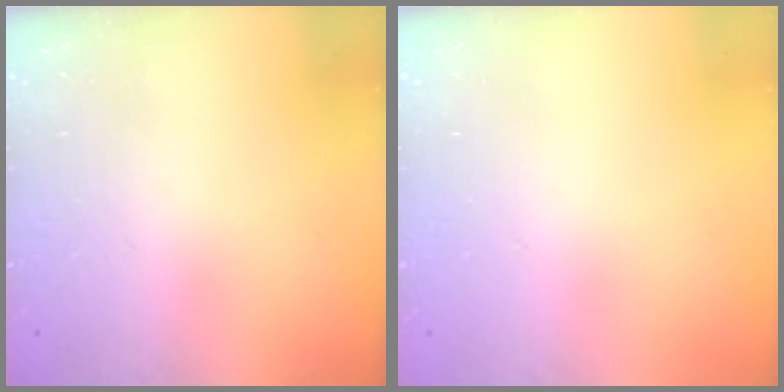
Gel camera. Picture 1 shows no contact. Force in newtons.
{"total": 0.0}